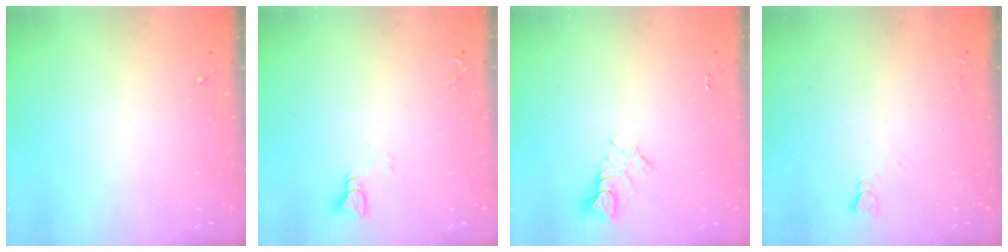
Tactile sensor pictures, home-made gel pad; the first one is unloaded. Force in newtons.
{"total": 3.0, "press": 3.0, "slide": 0.3}
{"total": 4.2, "press": 4.2, "slide": 0.2}
{"total": 2.5, "press": 2.5, "slide": 0.2}